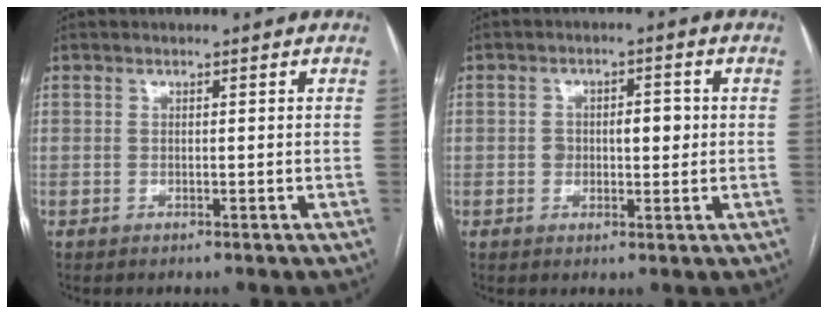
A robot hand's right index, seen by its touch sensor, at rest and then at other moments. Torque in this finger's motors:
{"motor_torque": [0.58, 0.34, 0.08, 0.04]}